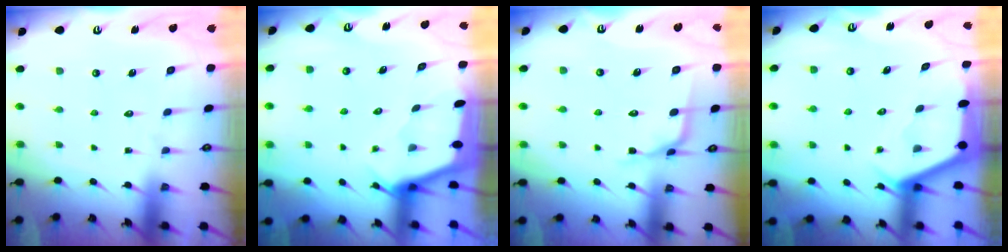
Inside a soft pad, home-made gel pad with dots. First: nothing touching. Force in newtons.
{"total": 2.2, "press": 2.2, "slide": 0.3}
{"total": 3.7, "press": 3.6, "slide": 0.5}
{"total": 2.8, "press": 2.8, "slide": 0.4}